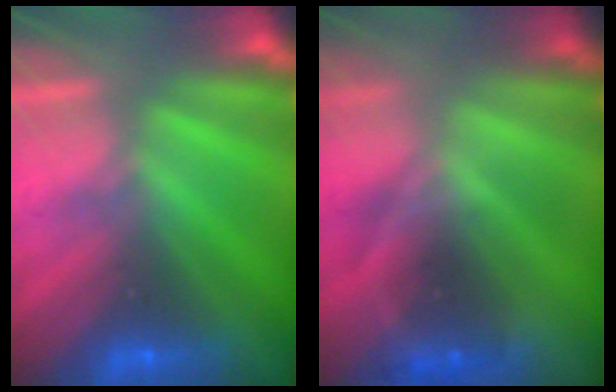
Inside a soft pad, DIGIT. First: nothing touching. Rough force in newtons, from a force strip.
{"total": 2.1}